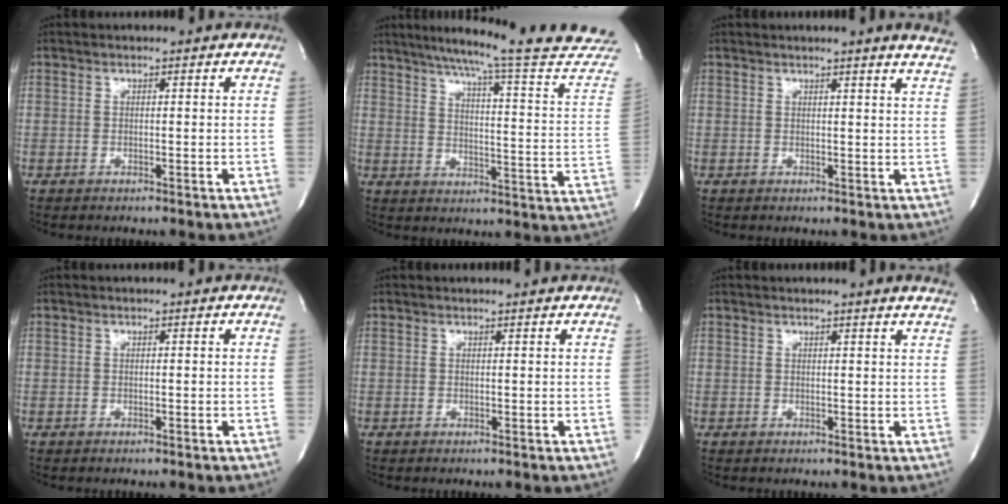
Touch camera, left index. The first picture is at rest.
{"total": 25.6, "force": [22.9, -1.2, 11.5], "torque": [-0.172, -0.090, 0.278]}
{"total": 6.2, "force": [5.4, -0.8, 2.8], "torque": [-0.032, -0.018, 0.039]}
{"total": 0.0}
{"total": 1.8, "force": [1.8, -0.1, 0.3], "torque": [-0.012, 0.006, 0.020]}
{"total": 3.6, "force": [3.2, -0.6, 1.5], "torque": [-0.024, -0.008, 0.023]}